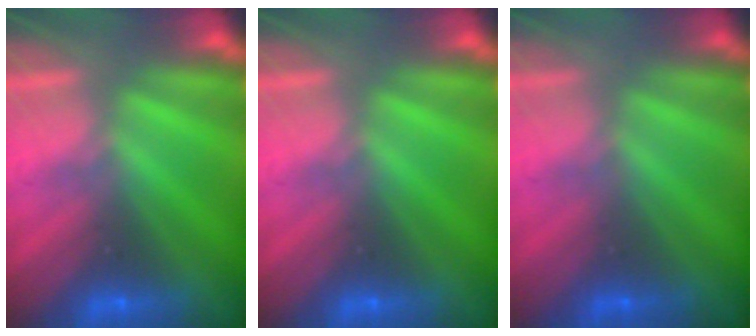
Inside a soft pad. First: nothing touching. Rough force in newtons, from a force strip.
{"total": 0.0}
{"total": 2.4}